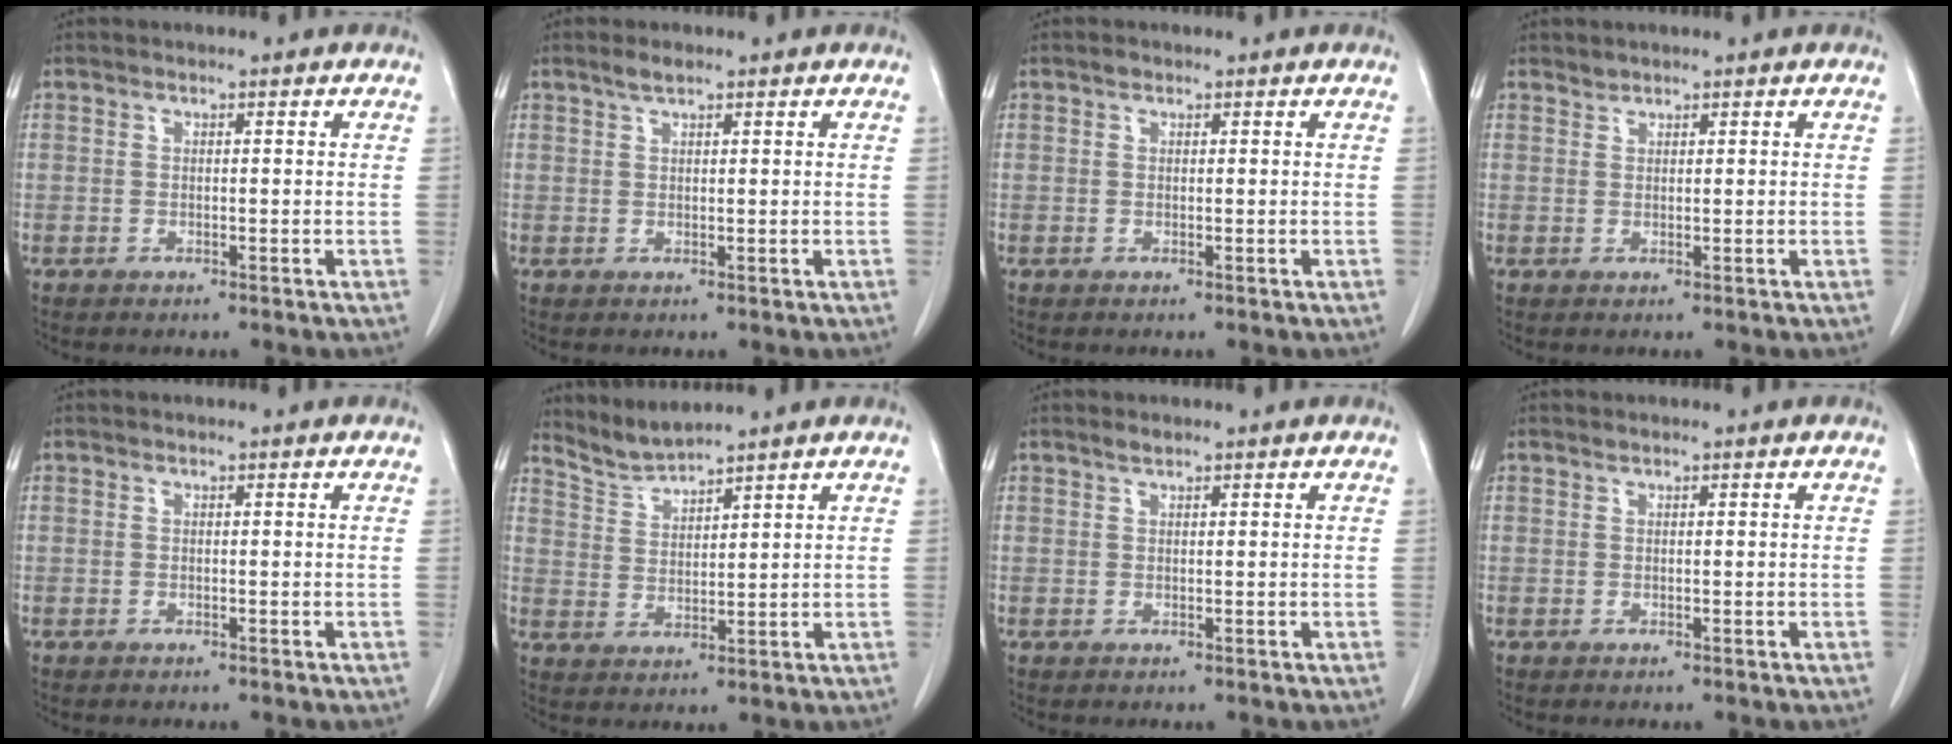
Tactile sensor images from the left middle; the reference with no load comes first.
{"total": 1.7, "force": [1.3, 0.3, 1.0], "torque": [-0.024, 0.004, 0.027]}
{"total": 0.6, "force": [0.4, 0.3, 0.2], "torque": [-0.005, 0.002, 0.006]}
{"total": 0.7, "force": [0.7, 0.1, -0.2], "torque": [0.000, -0.002, 0.013]}
{"total": 0.0}
{"total": 4.1, "force": [4.0, -0.9, -0.3], "torque": [-0.002, -0.006, 0.089]}
{"total": 0.8, "force": [0.7, 0.1, 0.3], "torque": [-0.012, 0.000, 0.015]}
{"total": 0.0}